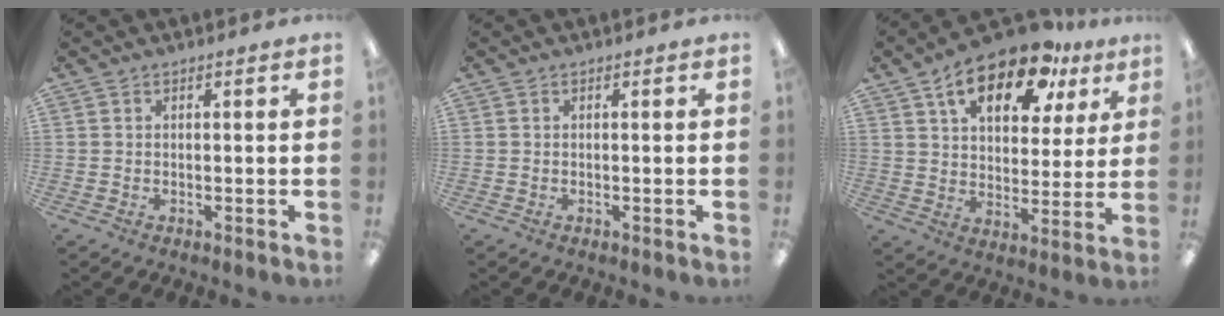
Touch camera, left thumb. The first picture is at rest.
{"total": 0.0}
{"total": 16.9, "force": [10.5, 8.4, 10.2], "torque": [-0.155, -0.048, 0.179]}